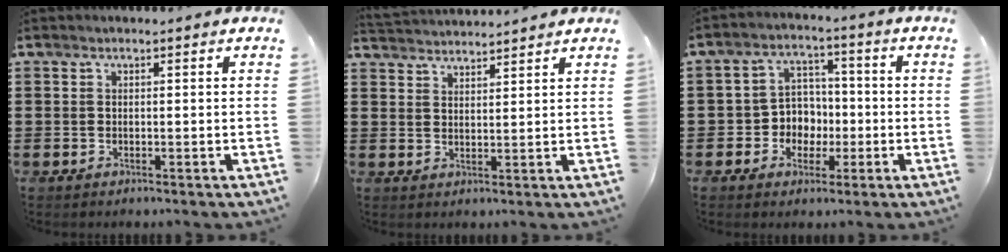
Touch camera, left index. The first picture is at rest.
{"total": 2.8, "force": [2.8, -0.2, -0.3], "torque": [-0.005, -0.010, 0.052]}
{"total": 5.2, "force": [-1.2, 4.9, 1.3], "torque": [-0.042, 0.015, -0.024]}